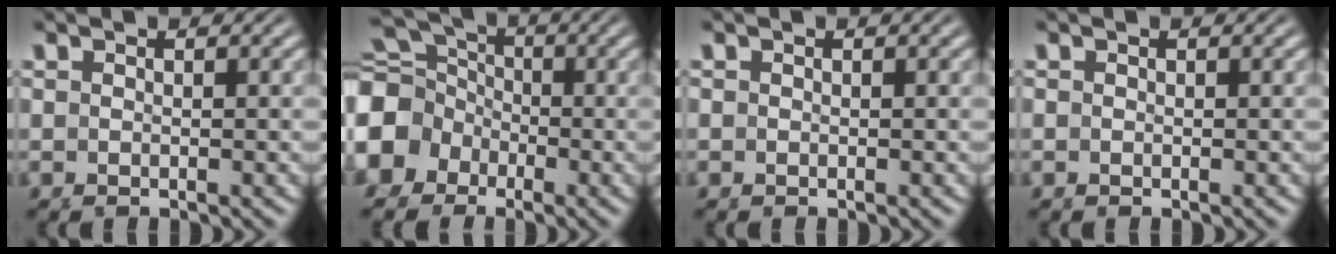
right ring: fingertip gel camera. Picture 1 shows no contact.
{"total": 9.2, "force": [0.2, 8.2, 4.2], "torque": [-0.087, -0.012, -0.003]}
{"total": 0.0}
{"total": 0.0}